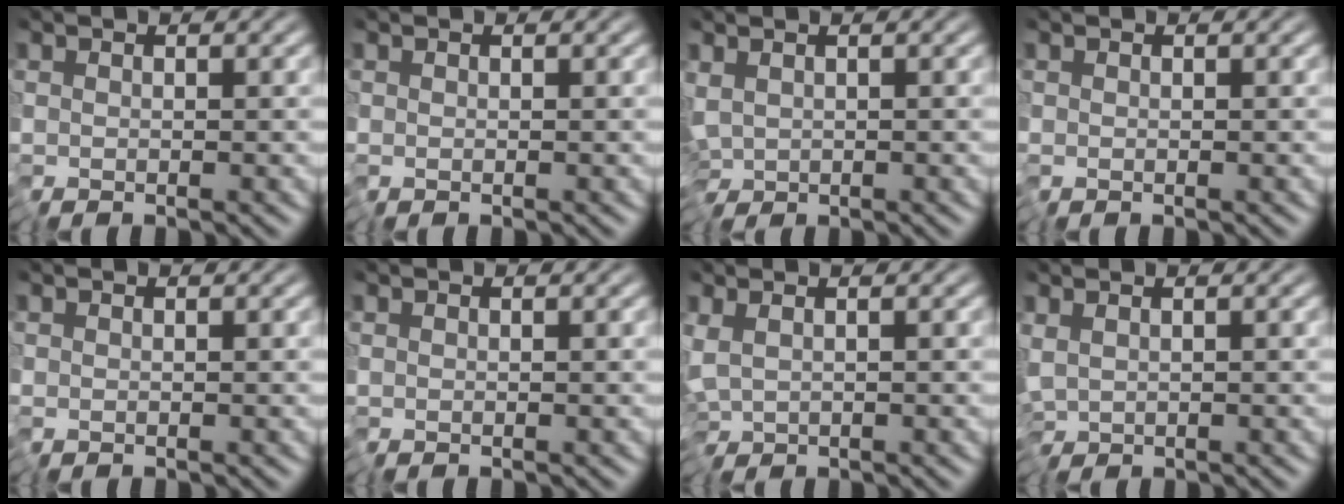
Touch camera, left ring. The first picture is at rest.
{"total": 0.0}
{"total": 2.6, "force": [-0.5, 1.6, 2.0], "torque": [-0.043, -0.007, -0.010]}
{"total": 0.0}
{"total": 0.0}
{"total": 0.0}
{"total": 2.6, "force": [-0.9, 1.4, 2.0], "torque": [-0.042, -0.009, -0.014]}
{"total": 1.9, "force": [-0.4, 1.0, 1.6], "torque": [-0.036, -0.002, -0.008]}